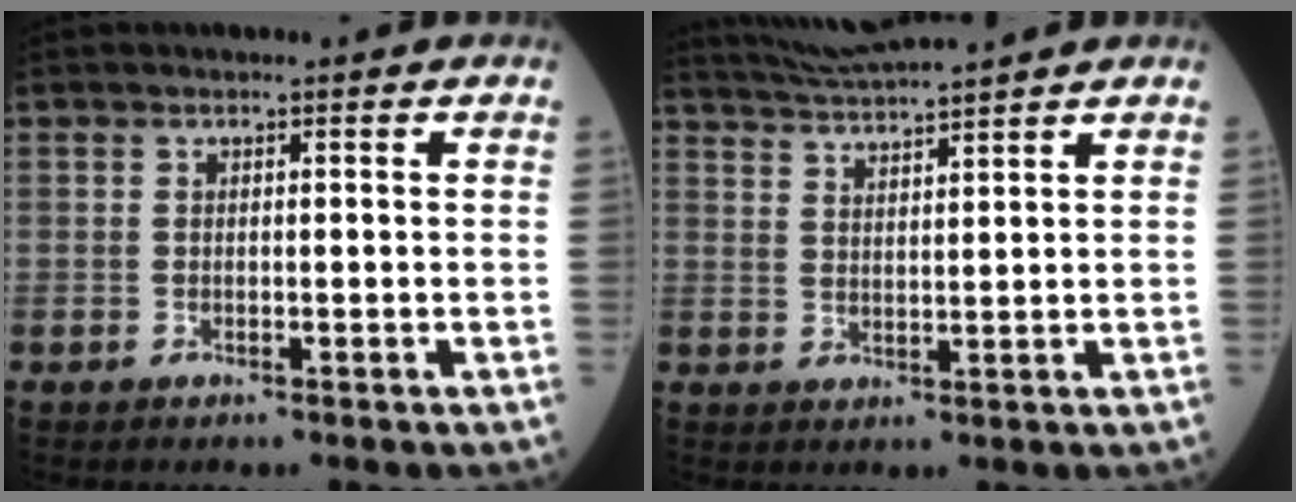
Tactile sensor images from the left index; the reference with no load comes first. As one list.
[{"total": 8.1, "force": [7.5, -1.1, 2.7], "torque": [-0.060, 0.023, 0.132]}]